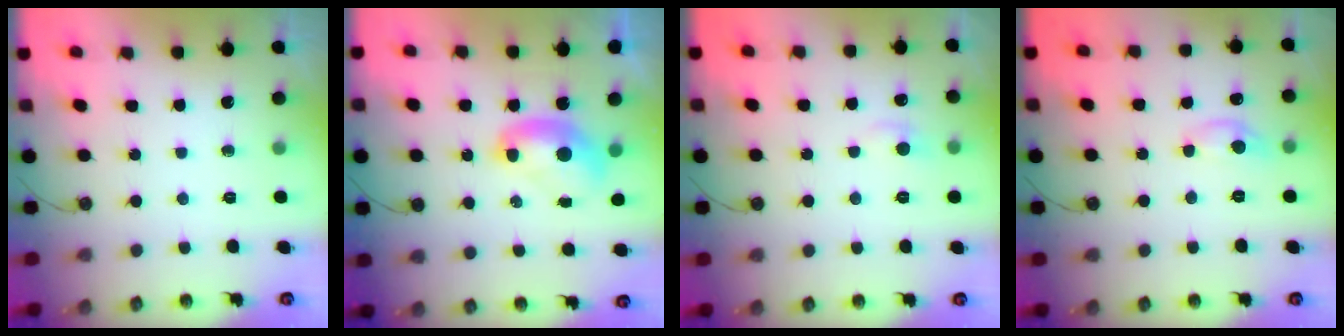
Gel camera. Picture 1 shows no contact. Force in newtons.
{"total": 2.0, "press": 2.0, "slide": 0.2}
{"total": 1.2, "press": 0.8, "slide": 0.8}
{"total": 0.0}